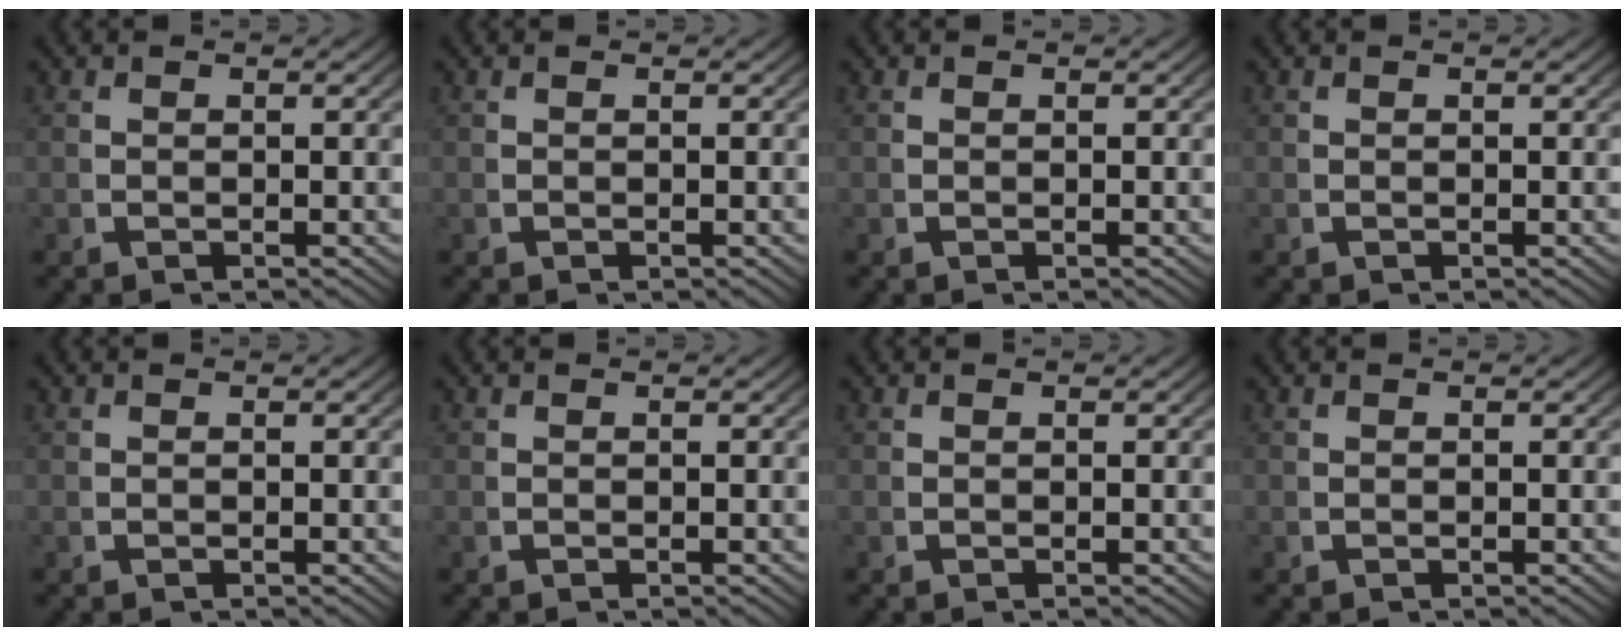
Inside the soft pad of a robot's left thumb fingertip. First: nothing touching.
{"total": 0.0}
{"total": 0.0}
{"total": 0.0}
{"total": 0.0}
{"total": 0.0}
{"total": 0.0}
{"total": 0.0}